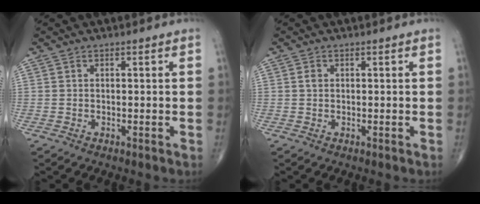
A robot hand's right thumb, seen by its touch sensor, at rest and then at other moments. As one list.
[{"total": 0.9, "force": [0.2, 0.7, 0.6], "torque": [-0.009, 0.001, 0.003]}]